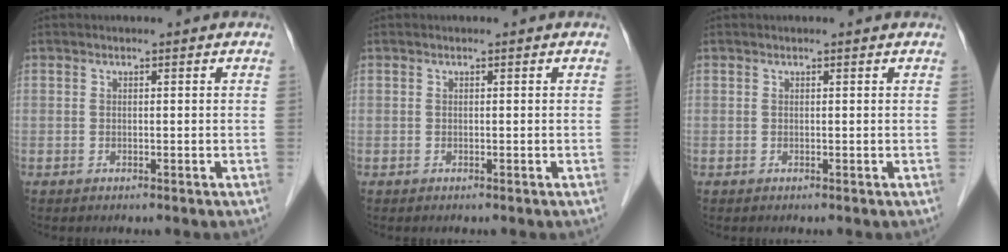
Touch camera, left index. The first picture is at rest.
{"total": 0.0}
{"total": 0.6, "force": [0.6, 0.0, 0.1], "torque": [-0.006, 0.002, 0.007]}